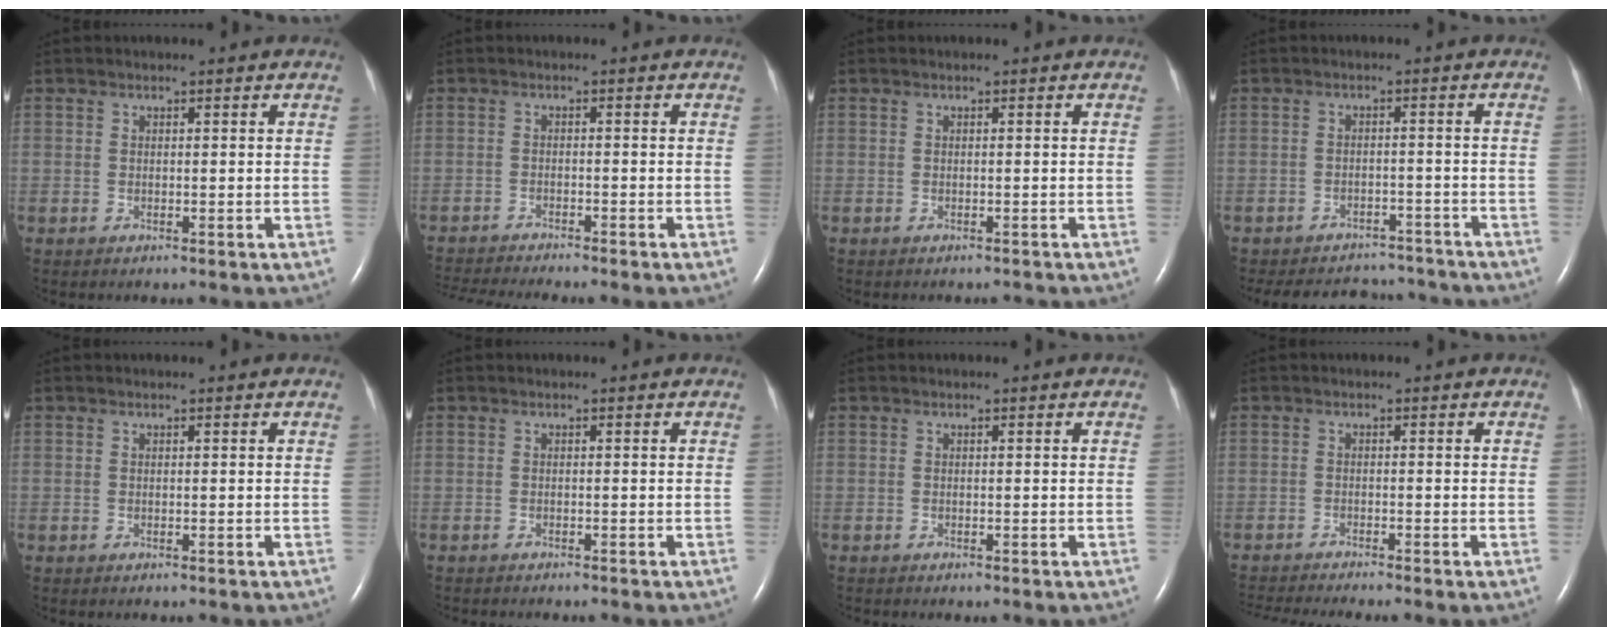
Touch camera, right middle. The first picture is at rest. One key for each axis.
{"total": 7.4, "fx": -6.9, "fy": -0.9, "fz": 2.6, "tx": -0.032, "ty": -0.015, "tz": -0.109}
{"total": 0.6, "fx": -0.6, "fy": 0.0, "fz": 0.0, "tx": -0.004, "ty": -0.004, "tz": -0.009}
{"total": 13.7, "fx": -12.5, "fy": 4.8, "fz": 3.0, "tx": -0.063, "ty": 0.013, "tz": -0.156}
{"total": 0.0}
{"total": 3.4, "fx": -3.0, "fy": 0.4, "fz": 1.5, "tx": -0.020, "ty": -0.004, "tz": -0.033}
{"total": 0.0}
{"total": 6.1, "fx": -5.5, "fy": -1.3, "fz": 2.2, "tx": -0.028, "ty": -0.018, "tz": -0.091}